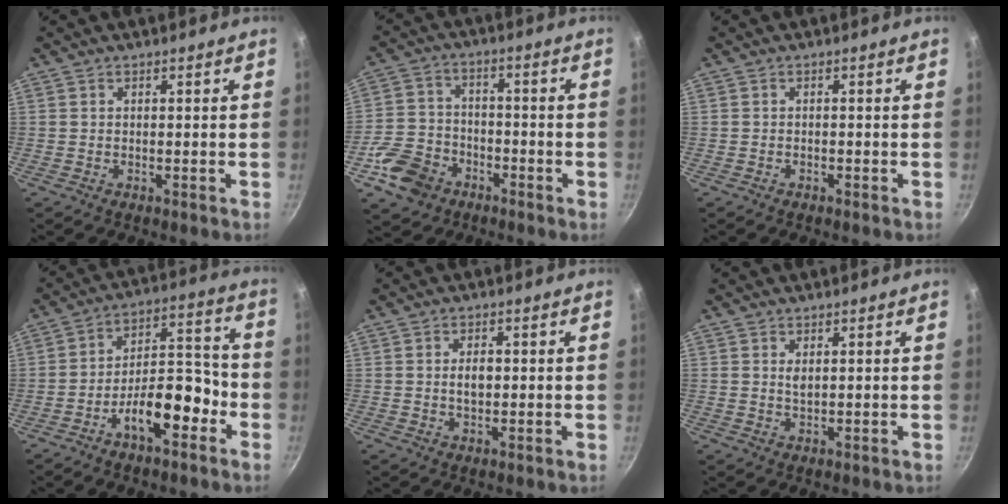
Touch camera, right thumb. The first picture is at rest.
{"total": 10.8, "force": [-5.4, 8.0, 4.7], "torque": [-0.076, 0.038, -0.107]}
{"total": 0.6, "force": [-0.4, 0.3, 0.2], "torque": [-0.010, 0.007, -0.008]}
{"total": 13.2, "force": [-6.4, 6.0, 9.8], "torque": [-0.120, 0.068, -0.106]}
{"total": 3.2, "force": [0.1, 1.9, 2.6], "torque": [-0.035, 0.005, 0.000]}
{"total": 1.6, "force": [0.6, 0.8, 1.3], "torque": [-0.024, -0.001, 0.012]}